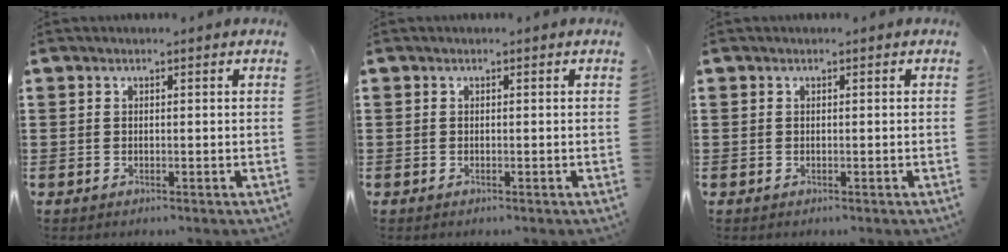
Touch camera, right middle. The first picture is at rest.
{"total": 0.0}
{"total": 0.0}